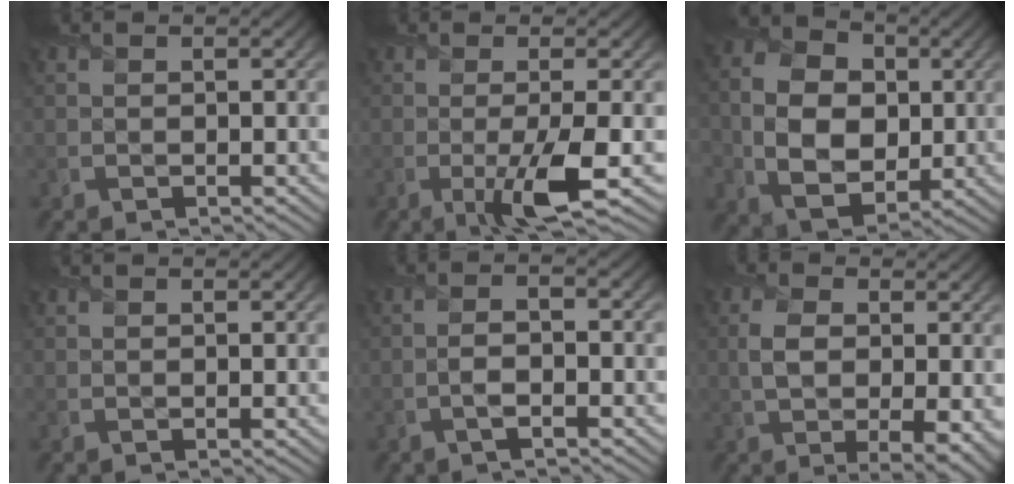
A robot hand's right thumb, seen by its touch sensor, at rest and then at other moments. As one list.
[{"total": 6.1, "force": [-1.5, 1.0, 5.8], "torque": [-0.101, 0.000, -0.029]}, {"total": 10.6, "force": [-0.5, 7.8, 7.1], "torque": [-0.160, -0.002, -0.012]}, {"total": 0.5, "force": [0.4, 0.1, 0.3], "torque": [-0.005, 0.002, 0.008]}, {"total": 3.5, "force": [-1.0, 0.9, 3.3], "torque": [-0.068, 0.003, -0.023]}, {"total": 7.9, "force": [-0.1, 4.0, 6.8], "torque": [-0.138, -0.008, 0.004]}]